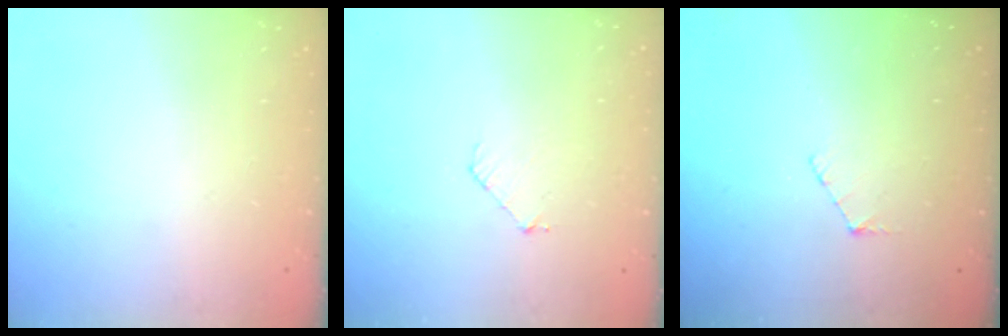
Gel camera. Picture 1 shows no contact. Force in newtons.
{"total": 4.5, "press": 4.5, "slide": 0.3}
{"total": 5.0, "press": 5.0, "slide": 0.5}